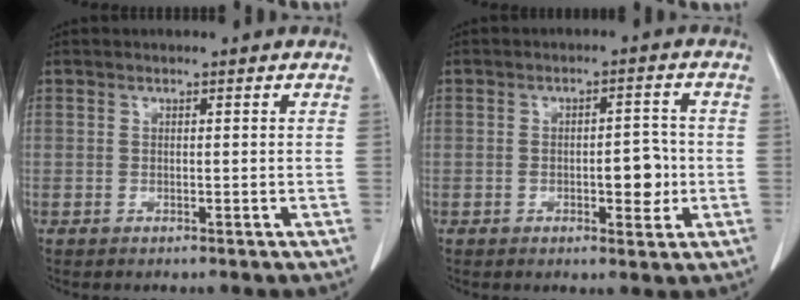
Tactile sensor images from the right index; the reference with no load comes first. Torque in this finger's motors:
{"motor_torque": [0.77, -0.35, 0.35, 0.08]}